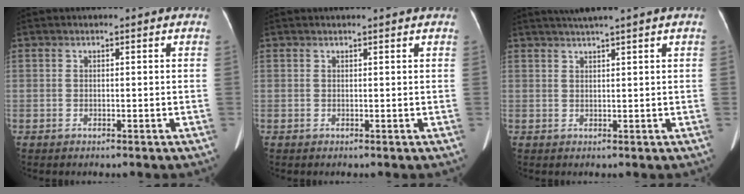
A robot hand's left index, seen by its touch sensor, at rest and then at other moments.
{"total": 2.4, "force": [2.3, -0.2, 0.8], "torque": [-0.011, 0.014, 0.028]}
{"total": 4.0, "force": [3.2, -1.2, 2.2], "torque": [-0.032, 0.015, 0.057]}